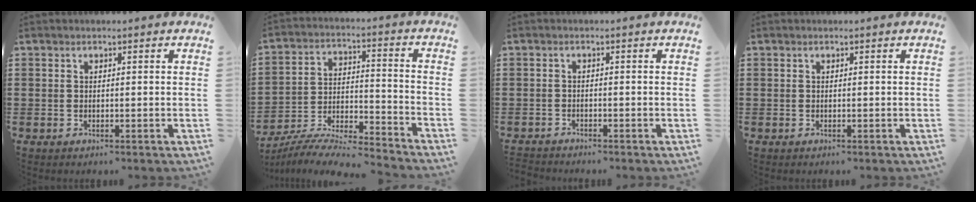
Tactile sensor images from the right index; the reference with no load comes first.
{"total": 6.8, "force": [-6.6, 0.4, 1.9], "torque": [-0.044, -0.008, -0.132]}
{"total": 1.5, "force": [-1.4, -0.1, -0.2], "torque": [-0.001, 0.000, -0.032]}
{"total": 0.0}